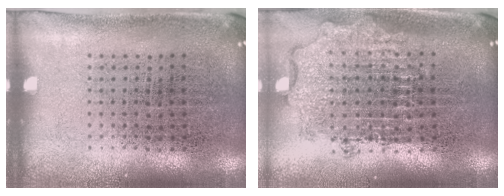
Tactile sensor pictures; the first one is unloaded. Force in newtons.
{"total": 1.9, "press": 1.5, "slide": 1.1}